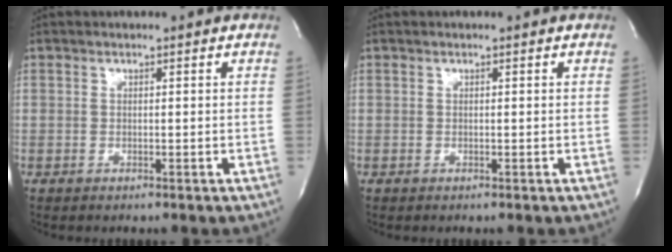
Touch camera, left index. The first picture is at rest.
{"total": 0.0}